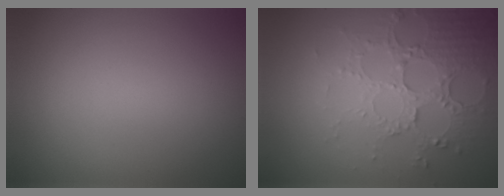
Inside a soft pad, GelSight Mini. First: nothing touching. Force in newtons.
{"total": 5.3, "press": 3.9, "slide": 3.6}